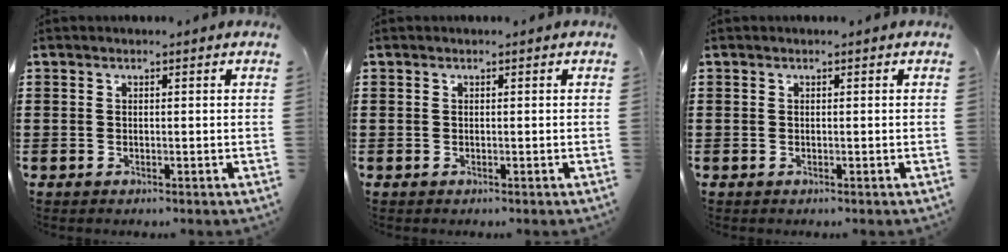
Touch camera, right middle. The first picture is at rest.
{"total": 0.0}
{"total": 0.0}